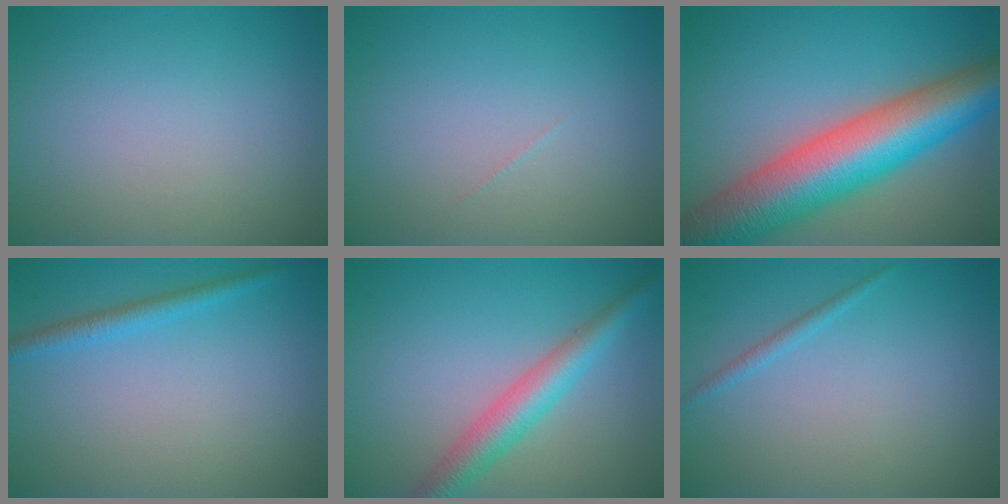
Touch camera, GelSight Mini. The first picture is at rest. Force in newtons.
{"total": 0.0}
{"total": 12.8, "press": 12.8, "slide": 0.2}
{"total": 1.8, "press": 1.8, "slide": 0.2}
{"total": 4.1, "press": 4.1, "slide": 0.0}
{"total": 0.9, "press": 0.9, "slide": 0.2}